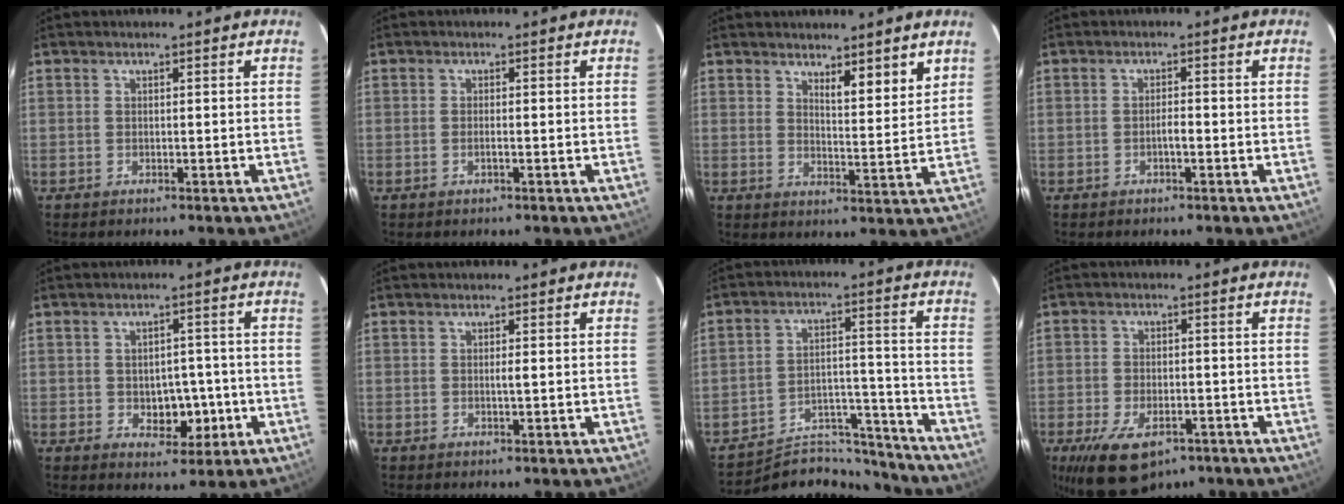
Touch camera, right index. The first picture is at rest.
{"total": 0.9, "force": [-0.3, 0.1, 0.8], "torque": [-0.019, 0.000, -0.005]}
{"total": 5.2, "force": [4.0, 0.7, 3.3], "torque": [-0.046, -0.017, 0.063]}
{"total": 1.4, "force": [-0.6, 0.3, 1.2], "torque": [-0.020, 0.002, -0.010]}
{"total": 4.2, "force": [-0.9, 2.9, 2.8], "torque": [-0.030, 0.005, -0.002]}
{"total": 0.7, "force": [0.0, -0.1, 0.7], "torque": [-0.012, -0.001, -0.002]}
{"total": 12.1, "force": [-11.8, 2.8, -0.3], "torque": [0.019, 0.055, -0.180]}
{"total": 10.9, "force": [-6.8, 5.3, 6.6], "torque": [-0.126, -0.011, -0.104]}